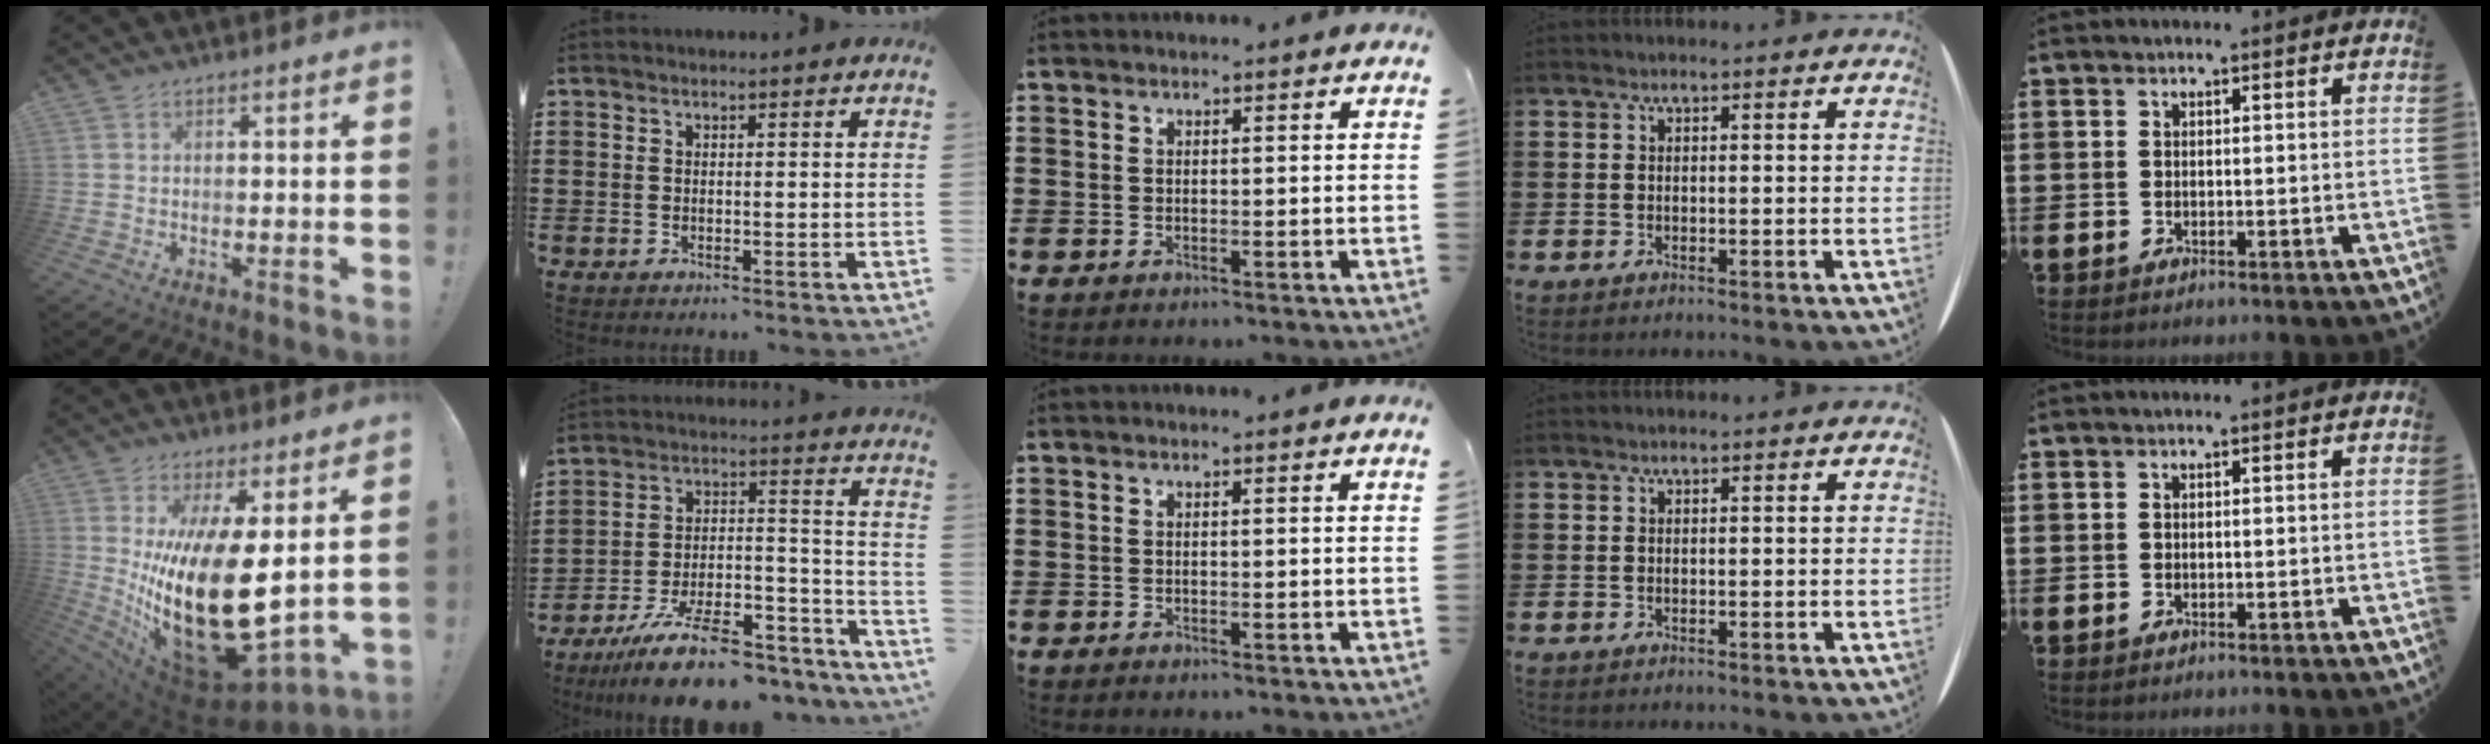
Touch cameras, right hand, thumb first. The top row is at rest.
{"thumb": {"total": 27.8, "force": [0.4, 11.7, 25.2], "torque": [-0.447, -0.040, 0.033]}, "index": {"total": 14.6, "force": [-11.9, 3.7, 7.7], "torque": [-0.122, 0.050, -0.214]}}